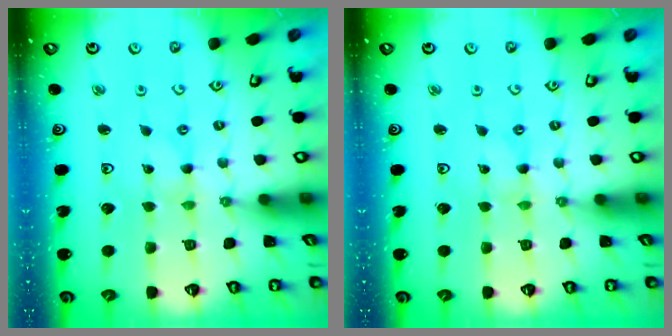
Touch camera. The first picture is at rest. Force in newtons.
{"total": 0.0}